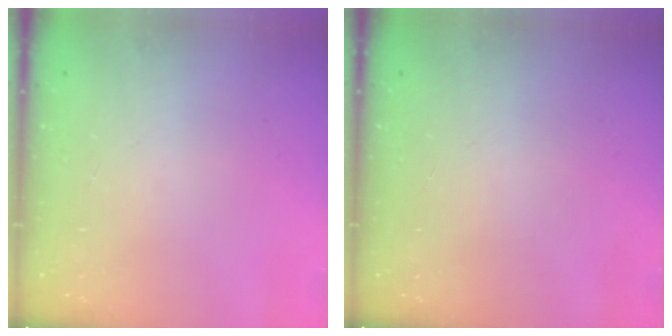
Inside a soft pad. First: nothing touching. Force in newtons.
{"total": 0.0}